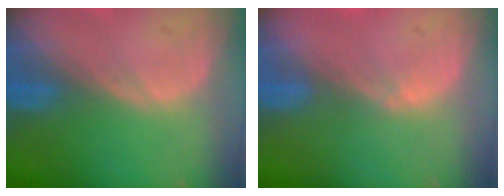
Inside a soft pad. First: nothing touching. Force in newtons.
{"total": 0.7, "press": 0.7, "slide": 0.3}